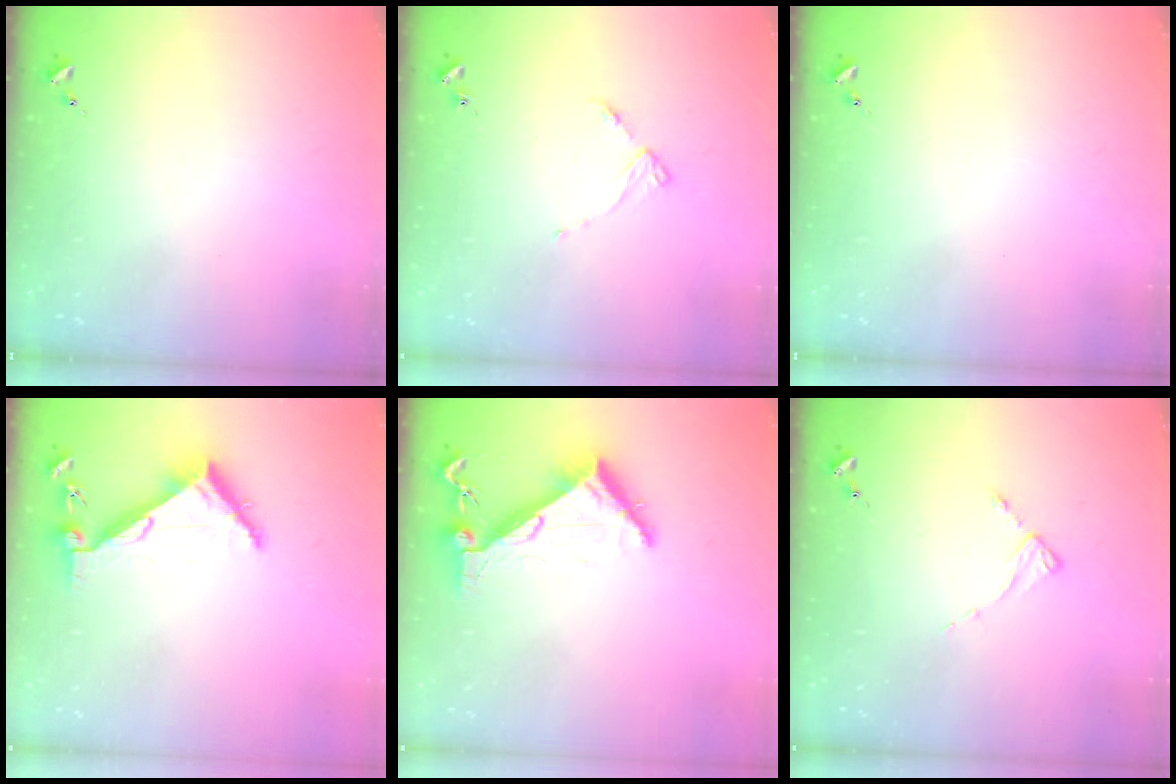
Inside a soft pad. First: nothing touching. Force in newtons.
{"total": 3.3, "press": 3.3, "slide": 0.4}
{"total": 0.0}
{"total": 6.3, "press": 6.2, "slide": 0.7}
{"total": 6.4, "press": 6.4, "slide": 0.5}
{"total": 2.1, "press": 2.0, "slide": 0.4}